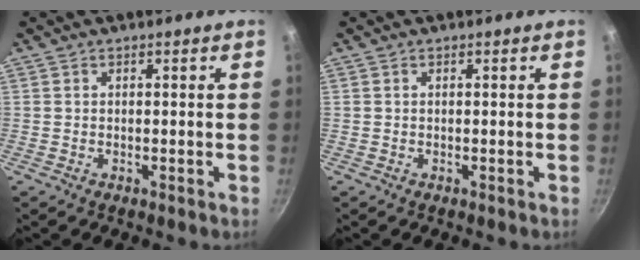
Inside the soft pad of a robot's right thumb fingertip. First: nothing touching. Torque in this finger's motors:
{"motor_torque": [-0.24, -0.02, -0.35, 0.02, 0.03]}